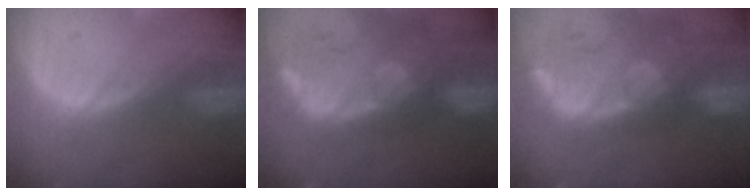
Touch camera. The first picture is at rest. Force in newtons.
{"total": 14.4, "press": 11.7, "slide": 8.5}
{"total": 14.4, "press": 11.8, "slide": 8.3}